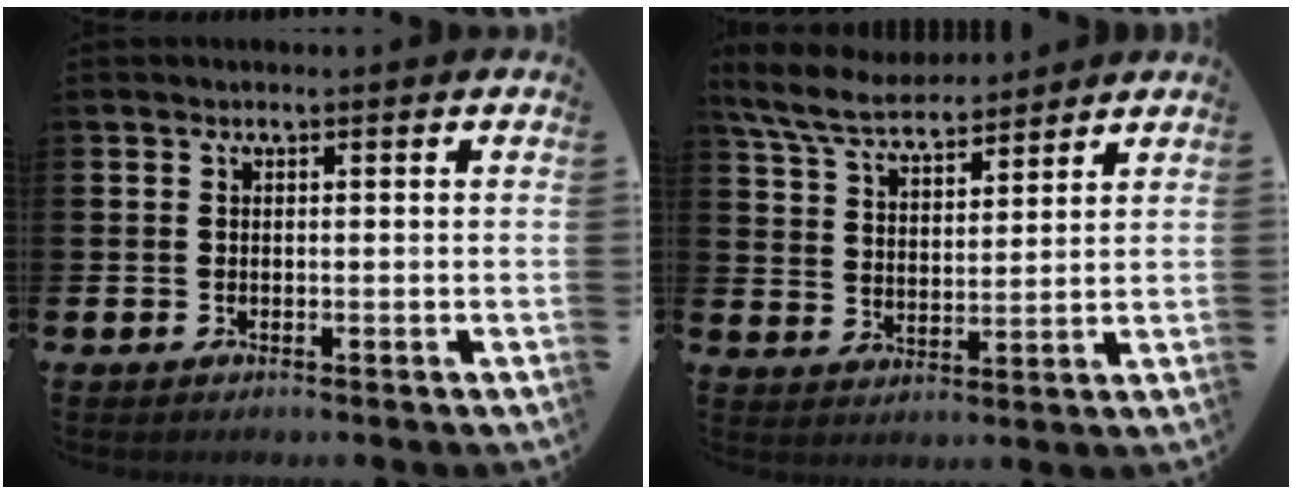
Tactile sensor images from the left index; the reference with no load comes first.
{"total": 7.5, "force": [7.0, 1.6, 2.2], "torque": [-0.066, -0.034, 0.128]}